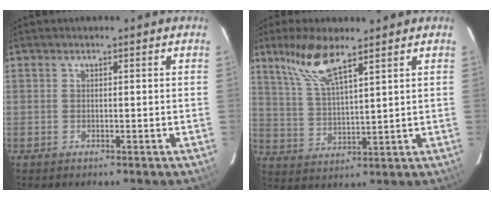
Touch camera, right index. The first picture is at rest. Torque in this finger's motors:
{"motor_torque": [0.23, 0.34, 0.29, 0.11]}